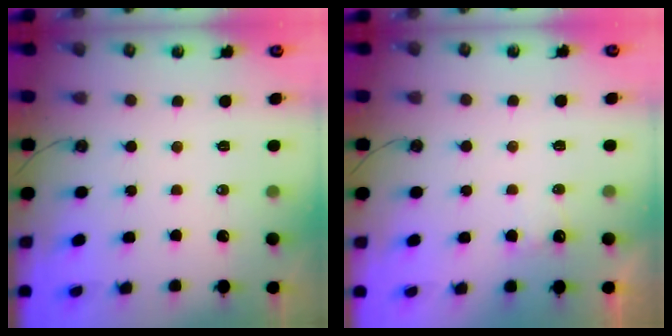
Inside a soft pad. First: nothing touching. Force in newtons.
{"total": 2.9, "press": 2.7, "slide": 0.9}